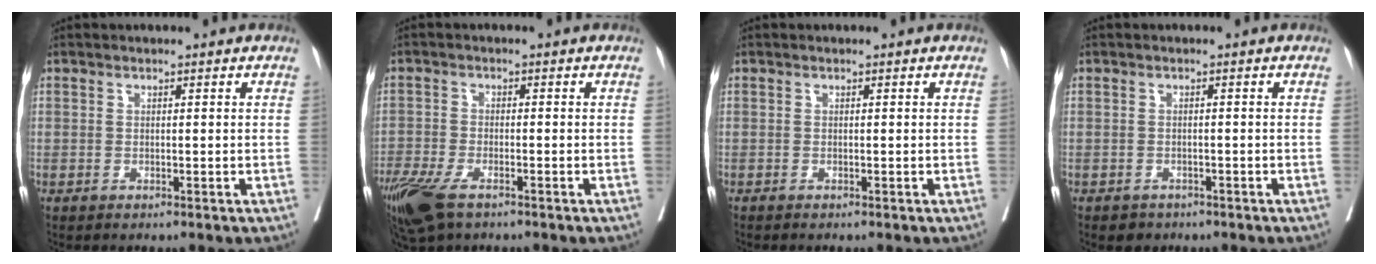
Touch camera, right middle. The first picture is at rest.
{"total": 9.3, "force": [-6.3, 3.3, 6.0], "torque": [-0.122, -0.021, -0.113]}
{"total": 0.0}
{"total": 1.9, "force": [-1.3, 1.3, 0.1], "torque": [-0.005, 0.004, -0.018]}